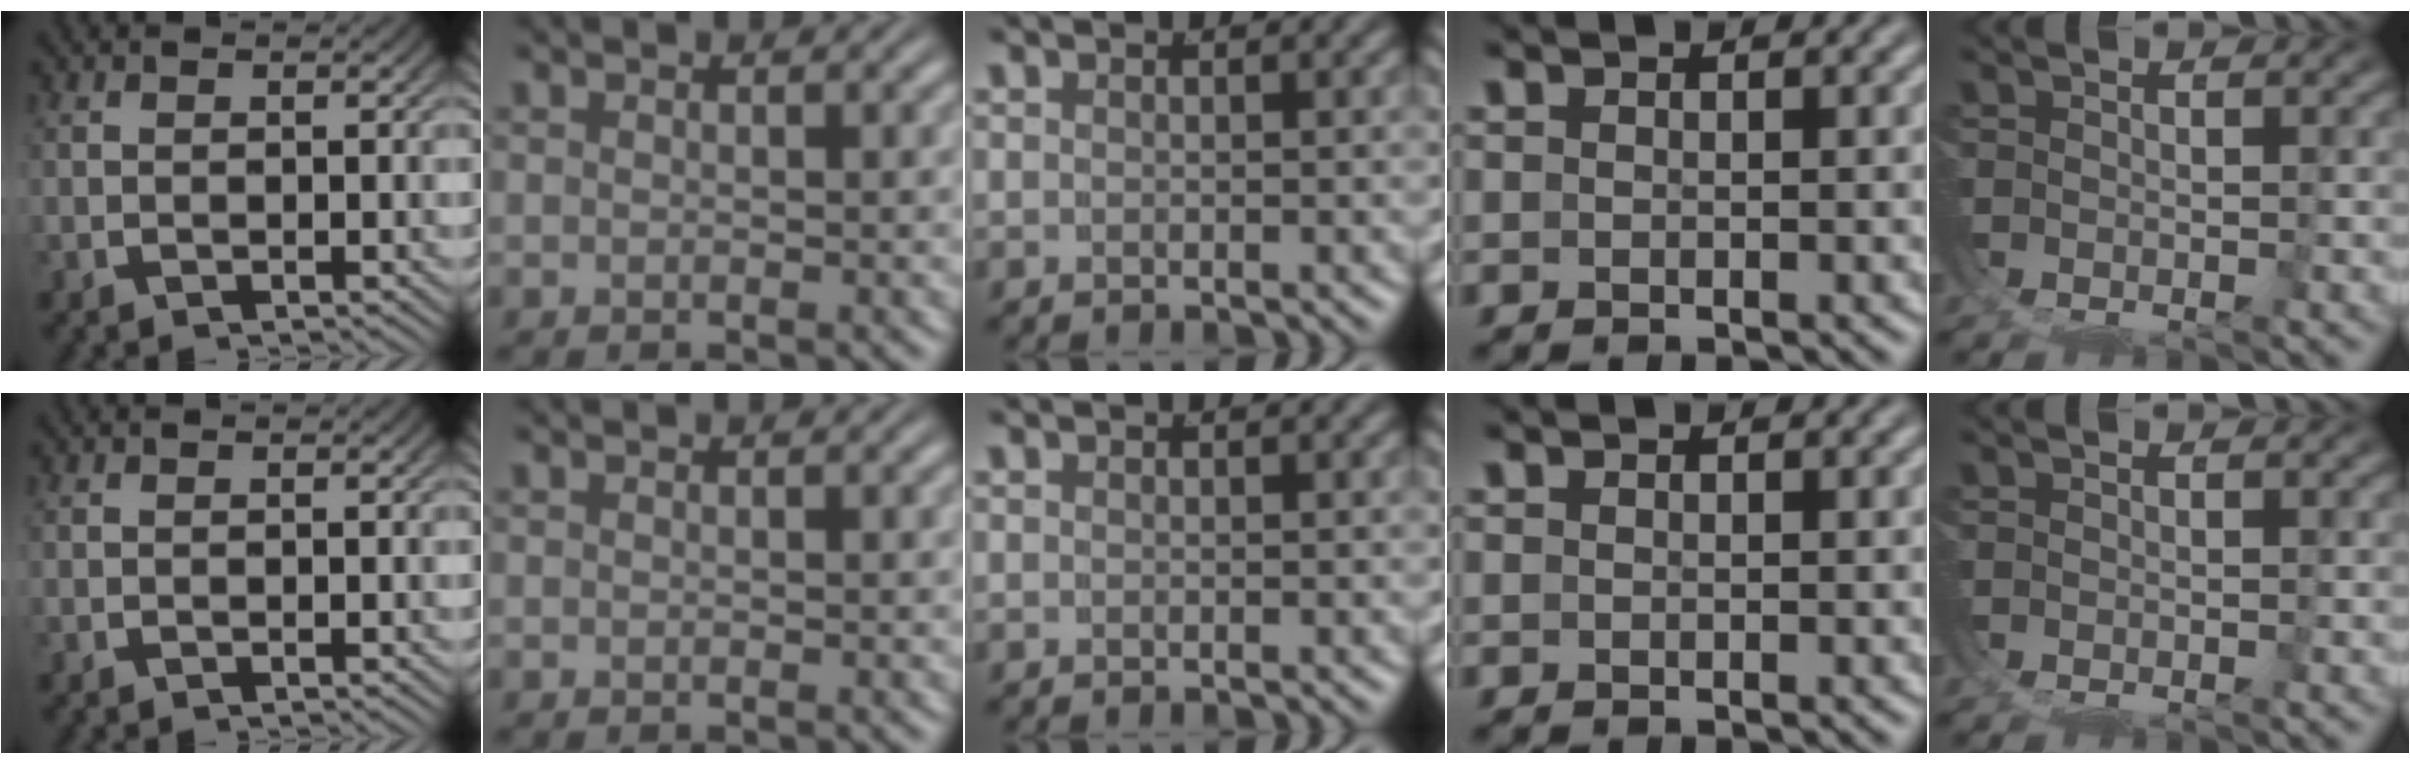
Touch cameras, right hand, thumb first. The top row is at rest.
{}